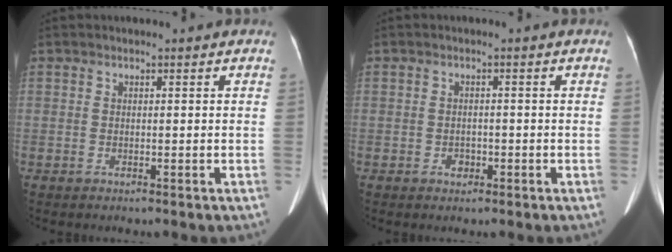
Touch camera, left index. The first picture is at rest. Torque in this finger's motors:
{"motor_torque": [0.04, 0.03, 0.01, 0.00]}